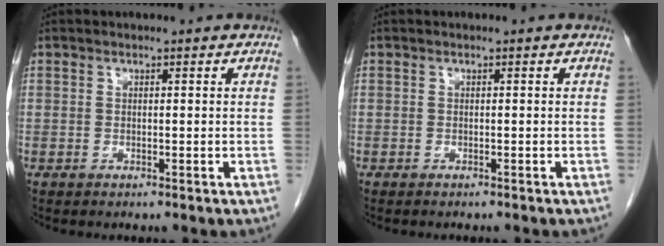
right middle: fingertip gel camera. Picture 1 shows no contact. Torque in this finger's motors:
{"motor_torque": [0.06, -0.05, -0.02, 0.00]}